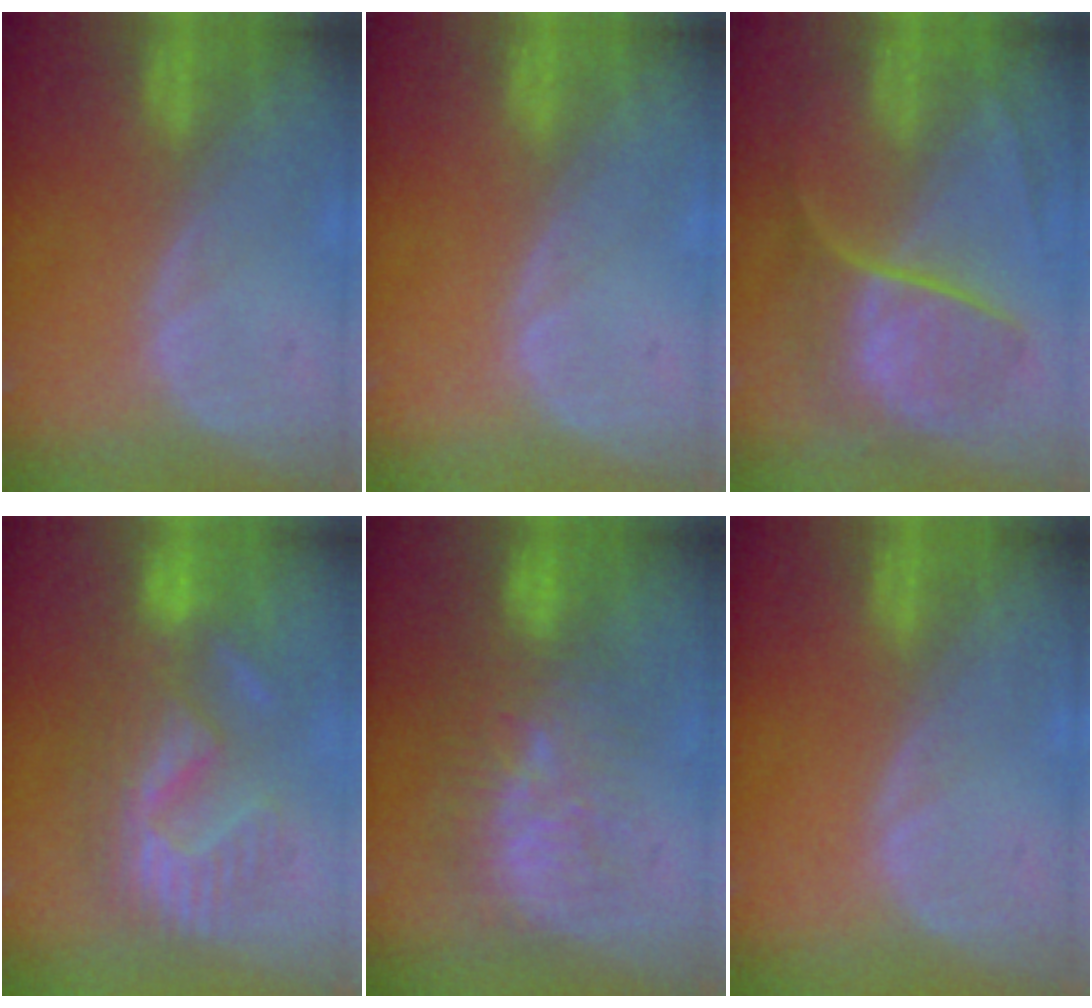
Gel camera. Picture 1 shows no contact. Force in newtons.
{"total": 0.0}
{"total": 8.0, "press": 7.4, "slide": 2.9}
{"total": 8.7, "press": 8.6, "slide": 1.4}
{"total": 9.3, "press": 8.6, "slide": 3.6}
{"total": 0.0}